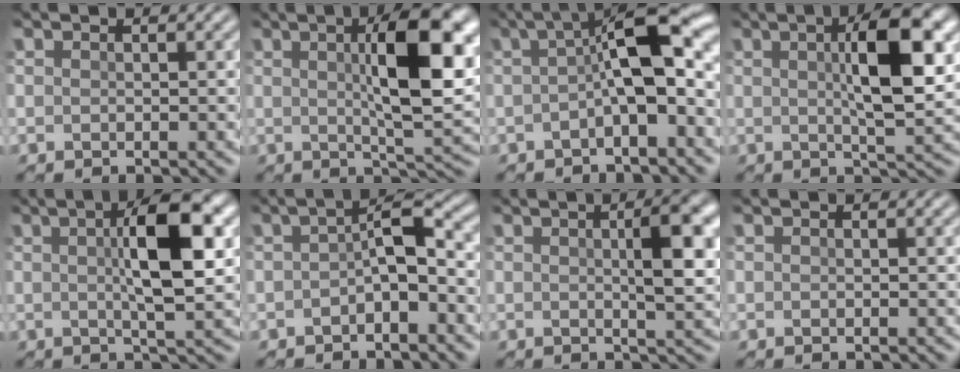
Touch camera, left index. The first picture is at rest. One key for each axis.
{"total": 9.4, "fx": 2.3, "fy": 2.3, "fz": 8.8, "tx": -0.141, "ty": 0.007, "tz": 0.039}
{"total": 9.3, "fx": 0.3, "fy": 3.2, "fz": 8.7, "tx": -0.139, "ty": 0.022, "tz": -0.003}
{"total": 7.3, "fx": 1.8, "fy": 1.6, "fz": 6.9, "tx": -0.113, "ty": 0.014, "tz": 0.028}
{"total": 6.9, "fx": 1.6, "fy": 1.3, "fz": 6.6, "tx": -0.113, "ty": 0.015, "tz": 0.024}
{"total": 4.3, "fx": -1.2, "fy": 1.7, "fz": 3.8, "tx": -0.065, "ty": 0.010, "tz": -0.021}
{"total": 4.7, "fx": 0.8, "fy": 1.2, "fz": 4.5, "tx": -0.075, "ty": 0.009, "tz": 0.016}
{"total": 0.0}